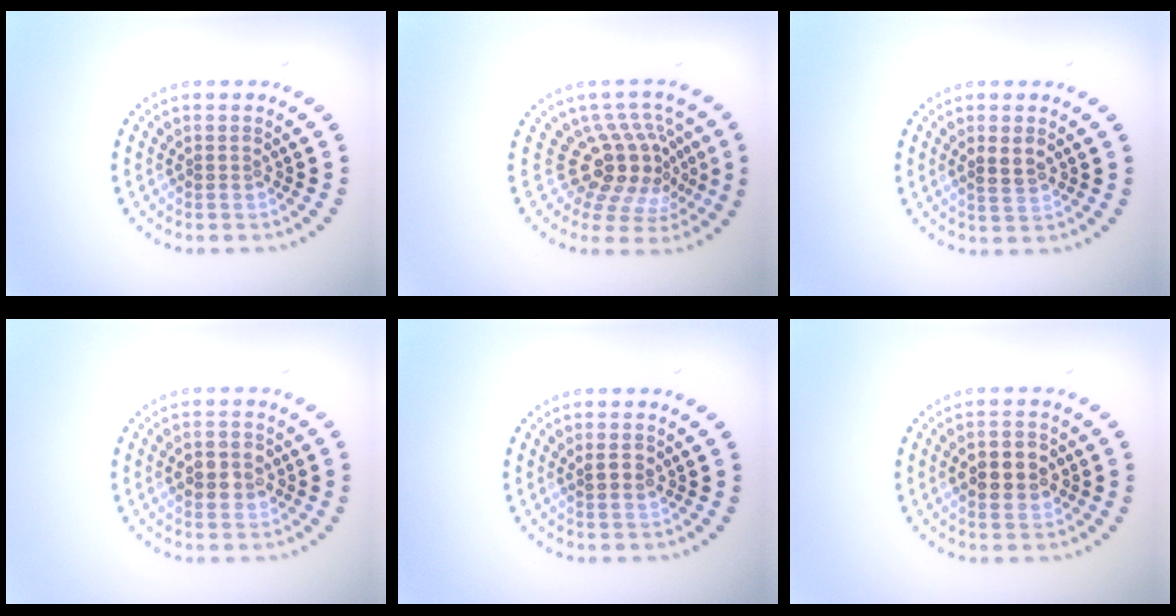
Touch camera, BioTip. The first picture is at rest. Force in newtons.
{"total": 5.1, "press": 3.6, "slide": 3.5}
{"total": 1.8, "press": 1.7, "slide": 0.3}
{"total": 2.6, "press": 2.6, "slide": 0.4}
{"total": 1.0, "press": 0.9, "slide": 0.4}
{"total": 4.4, "press": 4.4, "slide": 0.2}